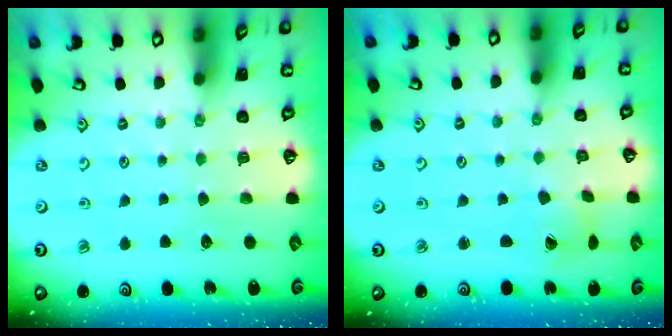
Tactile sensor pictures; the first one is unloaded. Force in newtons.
{"total": 1.6, "press": 1.6, "slide": 0.3}